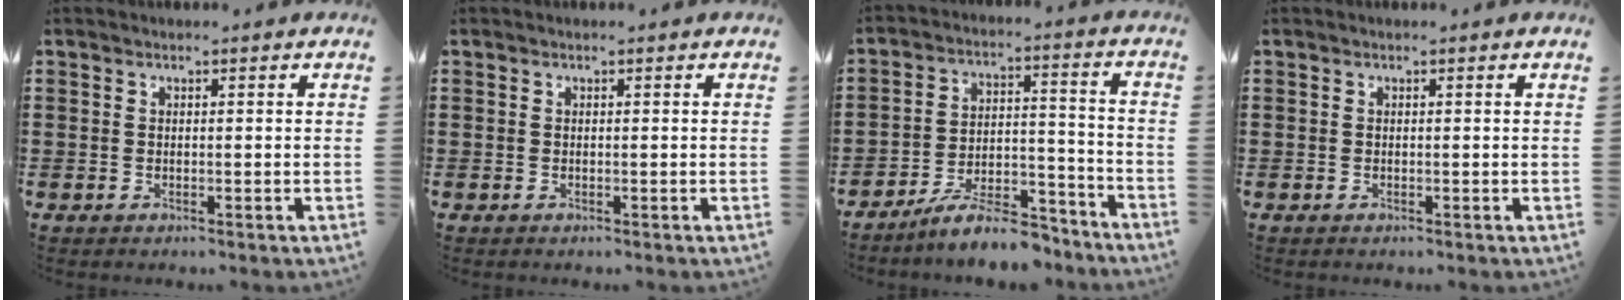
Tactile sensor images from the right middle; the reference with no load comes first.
{"total": 0.0}
{"total": 9.4, "force": [-8.3, 1.6, 4.1], "torque": [-0.063, 0.026, -0.154]}
{"total": 0.0}